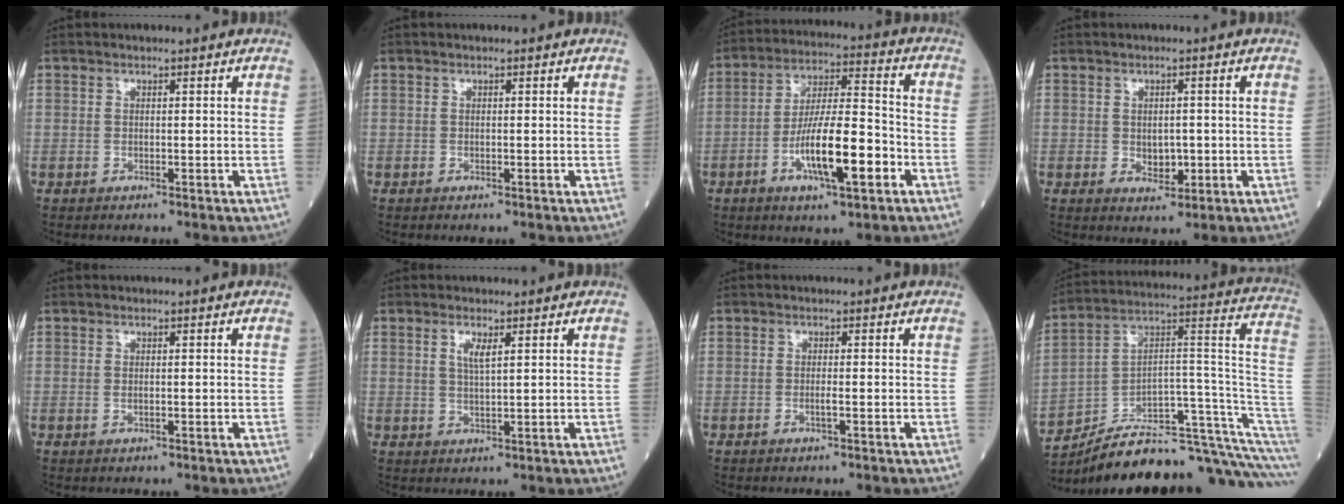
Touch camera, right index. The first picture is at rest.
{"total": 0.0}
{"total": 12.8, "force": [-4.7, 2.4, 11.6], "torque": [-0.211, 0.003, -0.080]}
{"total": 2.9, "force": [-0.4, 1.9, 2.1], "torque": [-0.027, -0.001, 0.001]}
{"total": 0.6, "force": [-0.1, 0.2, 0.5], "torque": [-0.013, -0.002, 0.000]}
{"total": 2.5, "force": [1.1, 0.3, 2.2], "torque": [-0.050, -0.002, 0.022]}
{"total": 0.9, "force": [-0.4, 0.0, 0.8], "torque": [-0.020, 0.000, -0.007]}
{"total": 22.8, "force": [-19.1, 0.8, 12.5], "torque": [-0.107, 0.054, -0.289]}